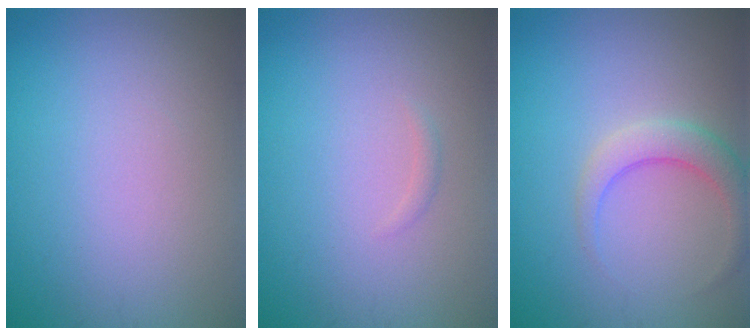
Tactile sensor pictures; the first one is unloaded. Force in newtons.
{"total": 0.5, "press": 0.5, "slide": 0.0}
{"total": 2.9, "press": 2.9, "slide": 0.1}